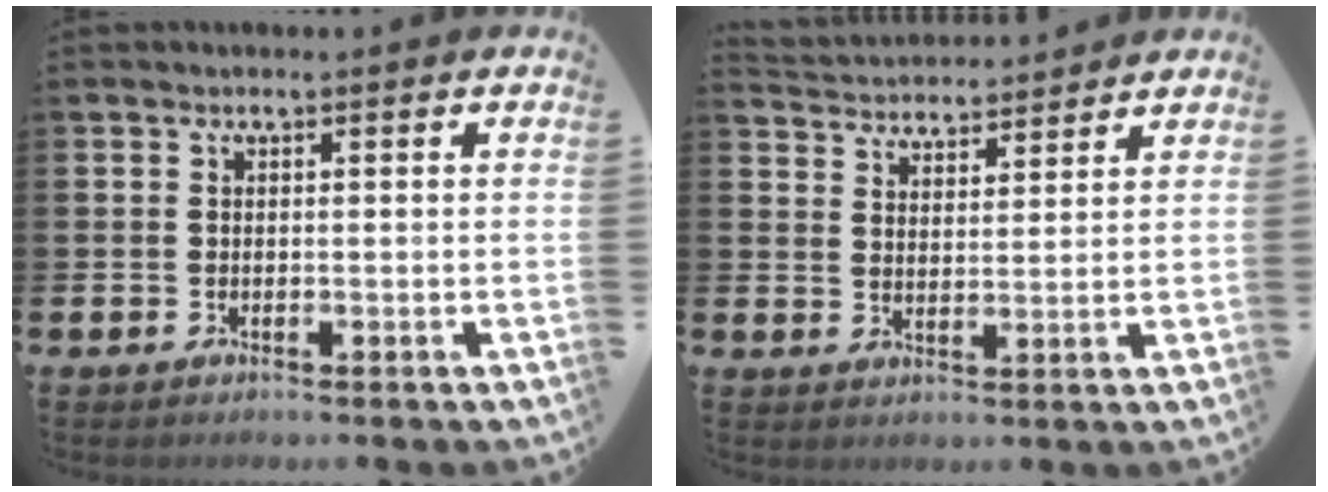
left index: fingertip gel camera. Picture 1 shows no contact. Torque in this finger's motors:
{"motor_torque": [1.00, -1.14, 0.28, 0.01]}